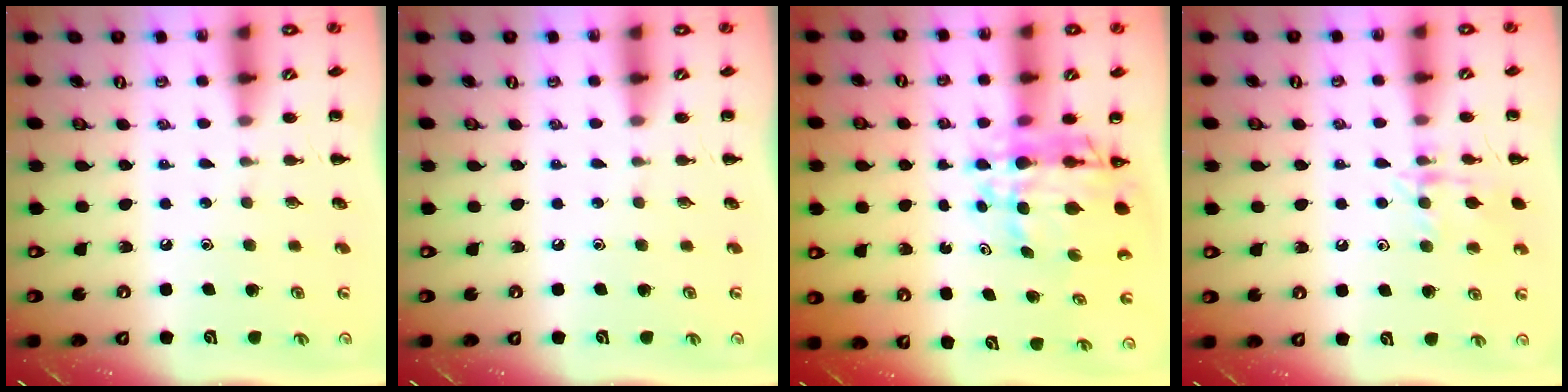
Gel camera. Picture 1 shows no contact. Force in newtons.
{"total": 0.0}
{"total": 9.9, "press": 9.4, "slide": 3.3}
{"total": 11.2, "press": 11.1, "slide": 0.7}